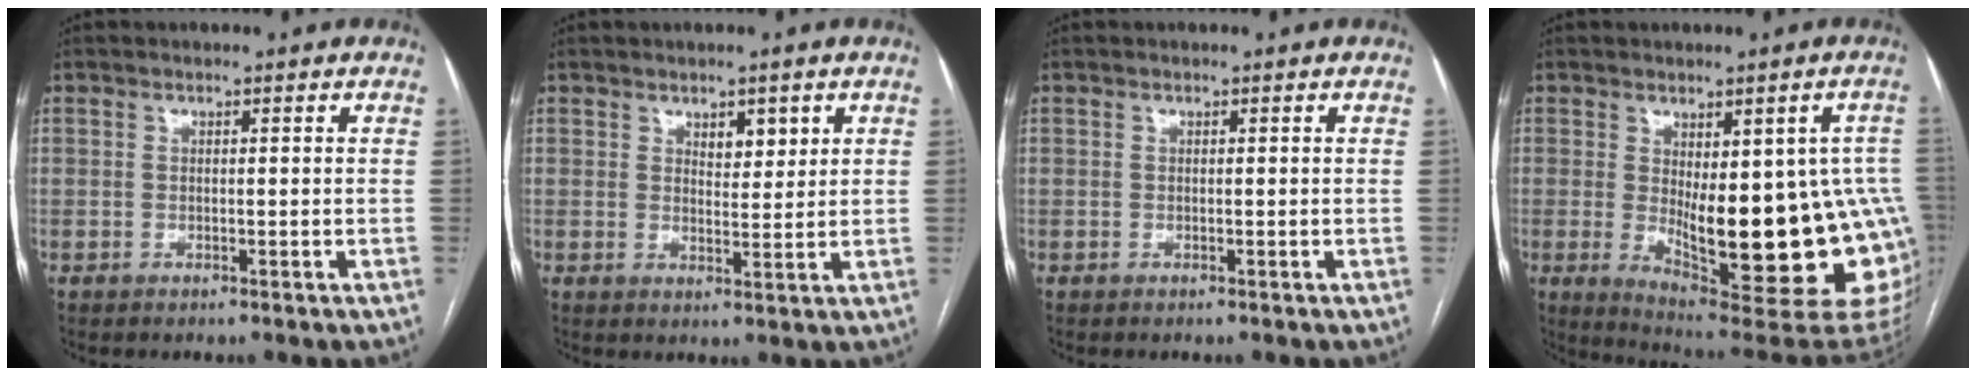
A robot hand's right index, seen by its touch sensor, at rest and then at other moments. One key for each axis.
{"total": 3.4, "fx": 1.7, "fy": 1.6, "fz": 2.4, "tx": -0.037, "ty": 0.000, "tz": 0.030}
{"total": 0.0}
{"total": 22.5, "fx": -3.2, "fy": 6.9, "fz": 21.2, "tx": -0.188, "ty": -0.006, "tz": -0.016}